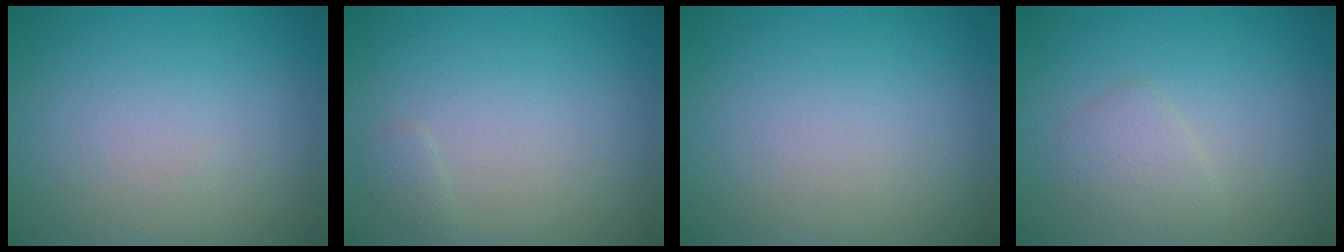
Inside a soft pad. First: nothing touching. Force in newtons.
{"total": 0.6, "press": 0.6, "slide": 0.0}
{"total": 0.0}
{"total": 1.7, "press": 1.7, "slide": 0.2}